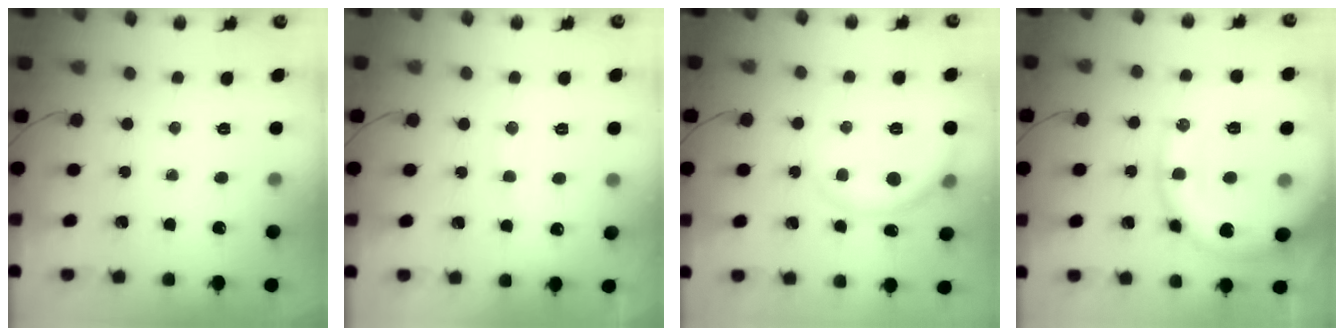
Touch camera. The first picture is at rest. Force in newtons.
{"total": 8.2, "press": 8.1, "slide": 1.0}
{"total": 6.4, "press": 6.3, "slide": 0.8}
{"total": 17.1, "press": 17.1, "slide": 0.9}